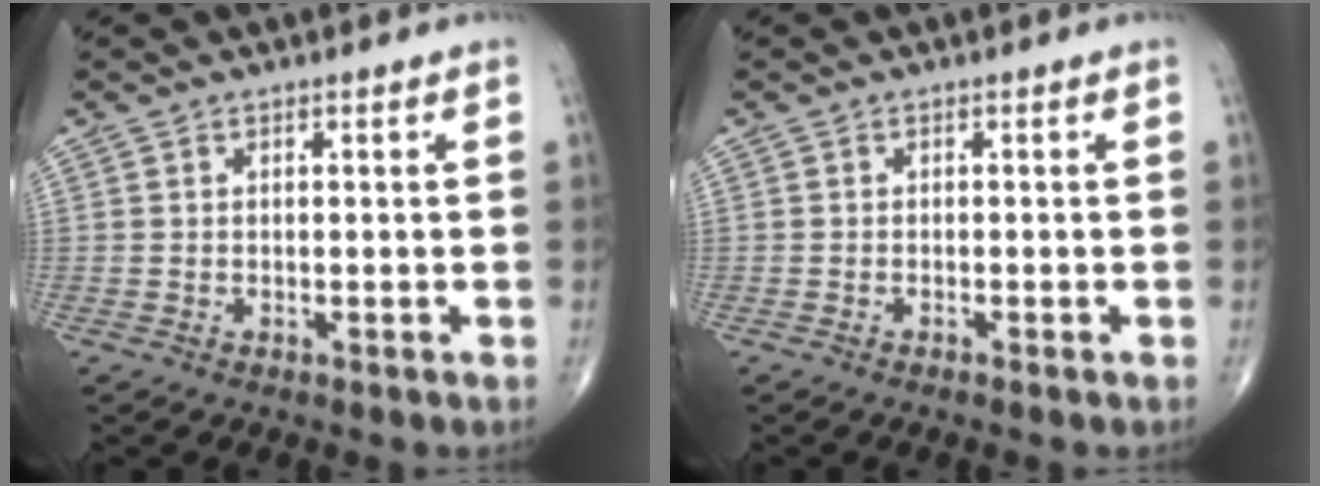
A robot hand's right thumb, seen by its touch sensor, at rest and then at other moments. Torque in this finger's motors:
{"motor_torque": [0.18, -0.03, 0.05, 0.13, -0.04]}